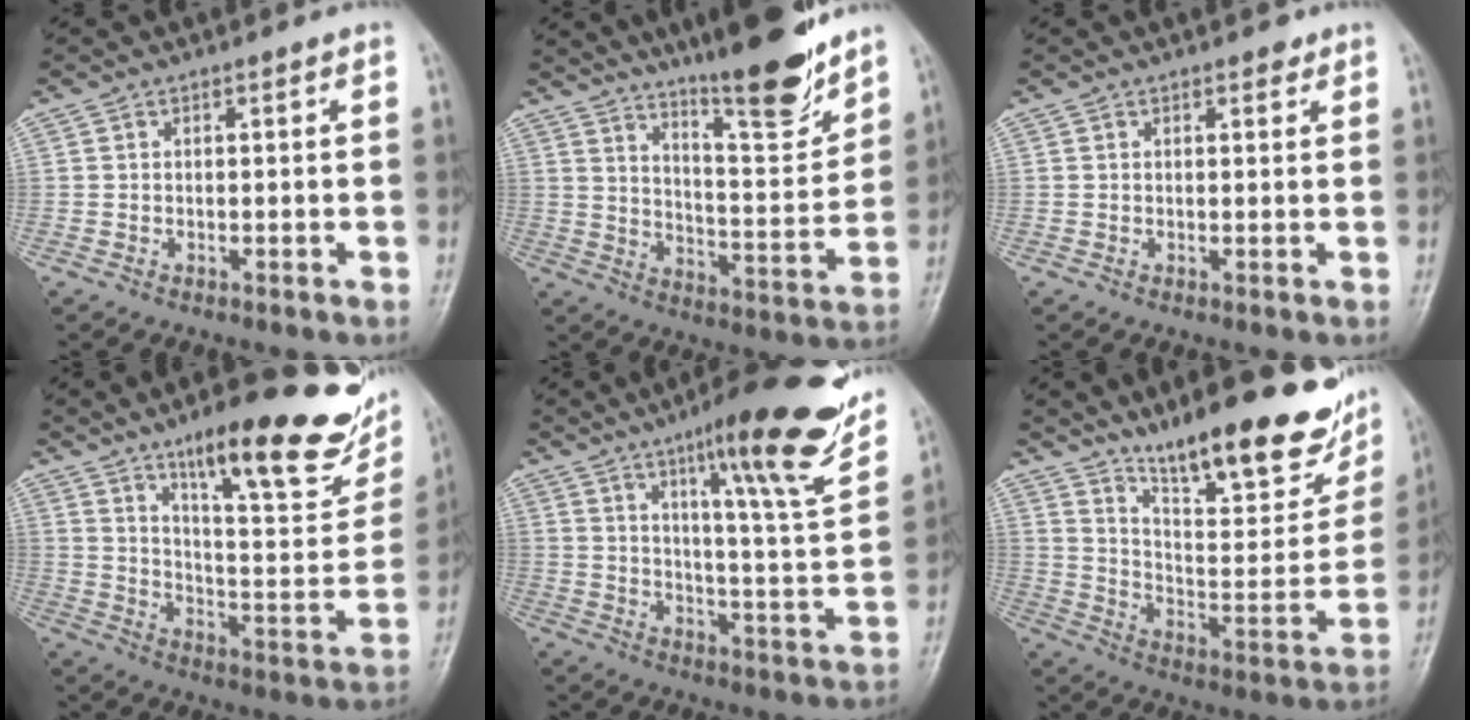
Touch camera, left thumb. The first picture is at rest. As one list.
[{"total": 16.9, "force": [13.3, 2.8, 10.1], "torque": [-0.123, -0.090, 0.213]}, {"total": 1.5, "force": [1.1, 0.7, 0.8], "torque": [-0.003, -0.004, 0.011]}, {"total": 25.0, "force": [15.5, 6.7, 18.5], "torque": [-0.216, -0.061, 0.234]}, {"total": 20.2, "force": [12.9, 2.7, 15.3], "torque": [-0.189, -0.065, 0.187]}, {"total": 24.1, "force": [16.7, 6.8, 16.0], "torque": [-0.187, -0.081, 0.261]}]